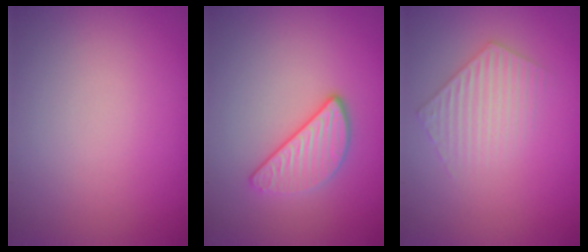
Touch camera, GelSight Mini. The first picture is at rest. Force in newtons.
{"total": 3.0, "press": 2.6, "slide": 1.3}
{"total": 2.4, "press": 2.4, "slide": 0.3}